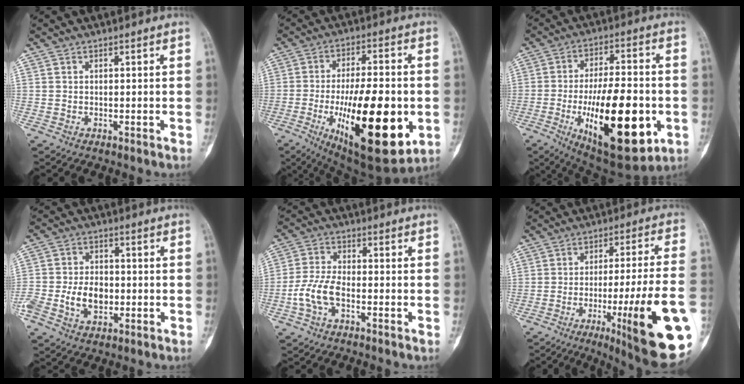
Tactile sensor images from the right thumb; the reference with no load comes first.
{"total": 25.5, "force": [-6.1, 9.3, 22.9], "torque": [-0.354, -0.006, -0.075]}
{"total": 23.8, "force": [-6.0, 9.4, 21.0], "torque": [-0.333, 0.003, -0.076]}
{"total": 8.0, "force": [-1.8, 5.5, 5.6], "torque": [-0.096, 0.015, -0.031]}
{"total": 6.7, "force": [-2.4, 3.2, 5.3], "torque": [-0.122, 0.022, -0.051]}
{"total": 23.0, "force": [-7.7, 2.6, 21.5], "torque": [-0.262, 0.002, -0.101]}